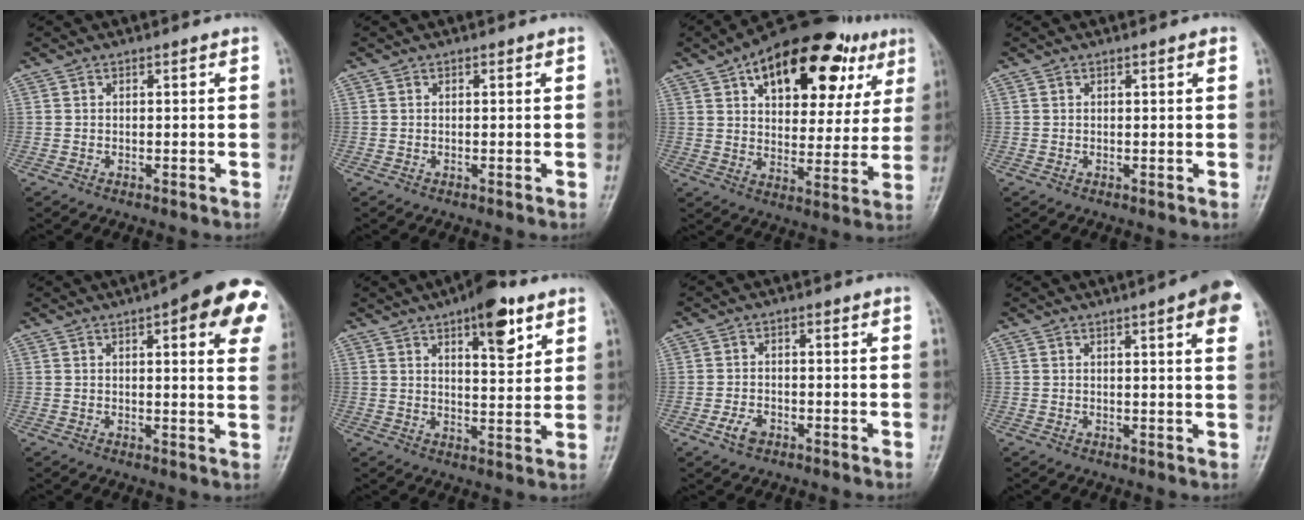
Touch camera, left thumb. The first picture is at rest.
{"total": 0.0}
{"total": 24.8, "force": [12.3, 12.5, 17.5], "torque": [-0.213, -0.003, 0.181]}
{"total": 0.8, "force": [0.4, 0.1, 0.7], "torque": [-0.010, 0.001, 0.003]}
{"total": 15.4, "force": [6.2, 4.5, 13.3], "torque": [-0.136, -0.009, 0.064]}
{"total": 10.4, "force": [5.9, 3.8, 7.7], "torque": [-0.091, -0.029, 0.083]}
{"total": 3.1, "force": [-1.6, 2.0, 1.8], "torque": [-0.031, 0.007, -0.028]}
{"total": 7.9, "force": [3.7, 1.2, 6.9], "torque": [-0.073, -0.004, 0.039]}